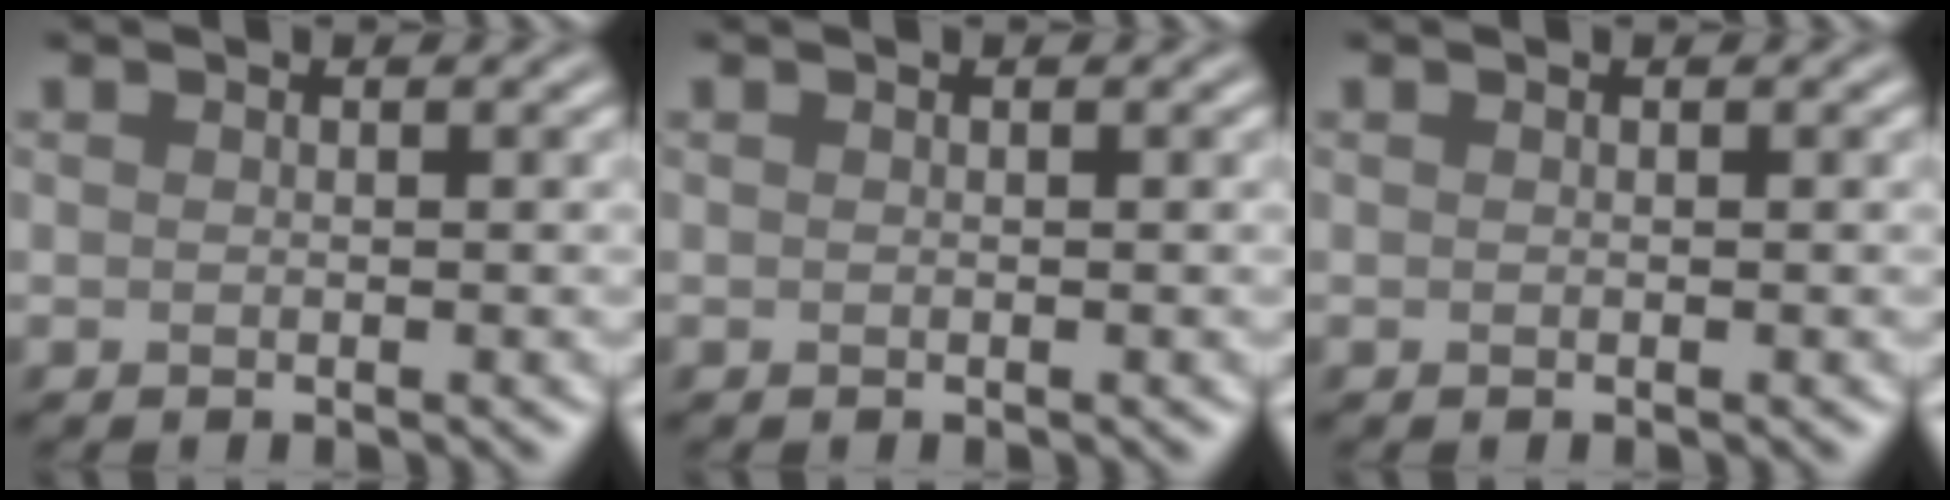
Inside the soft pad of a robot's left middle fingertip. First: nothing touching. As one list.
[{"total": 0.0}, {"total": 0.0}]